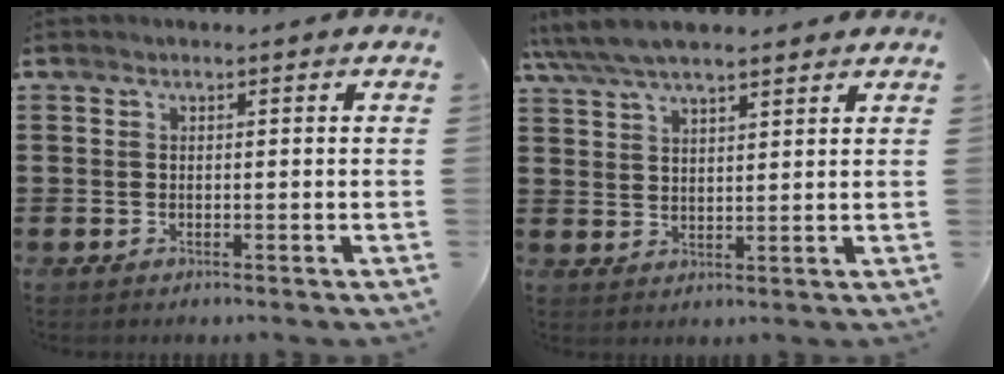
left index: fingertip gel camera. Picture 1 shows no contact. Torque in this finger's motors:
{"motor_torque": [1.94, -0.20, 1.05, 0.21]}